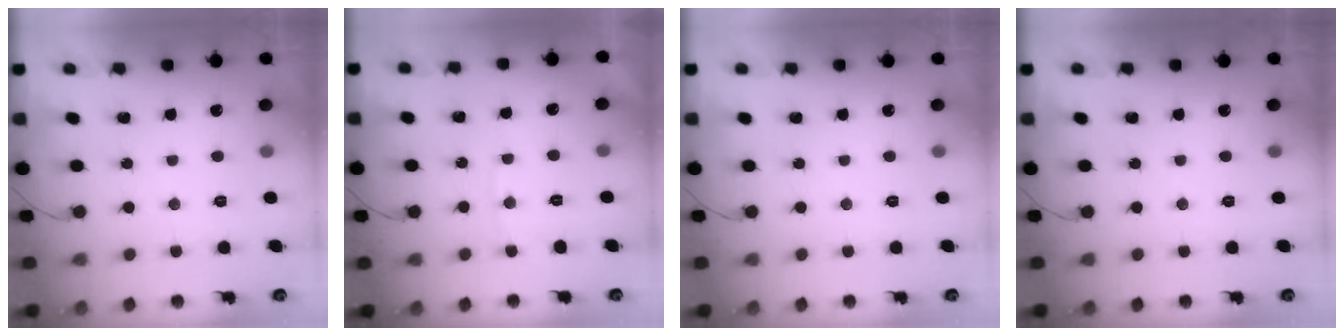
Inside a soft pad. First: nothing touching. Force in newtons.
{"total": 5.1, "press": 5.1, "slide": 0.5}
{"total": 0.0}
{"total": 0.0}